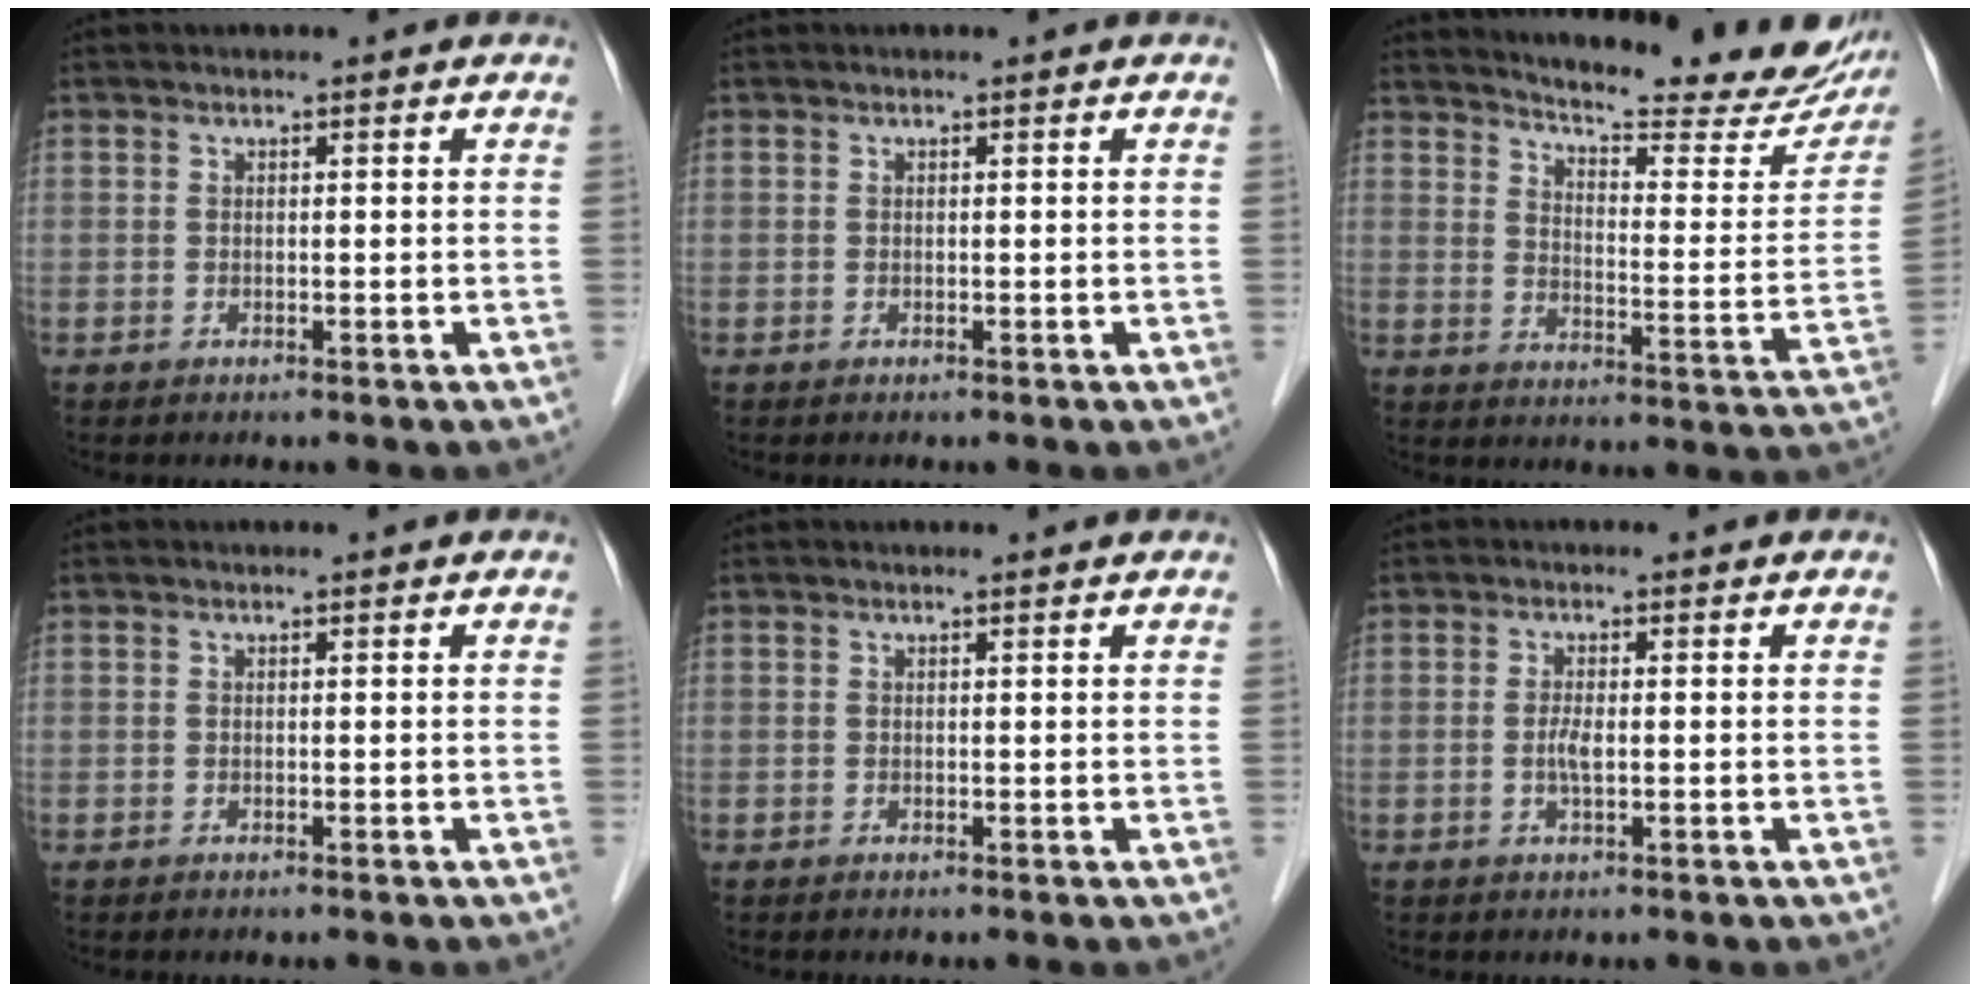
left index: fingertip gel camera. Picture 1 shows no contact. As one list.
[{"total": 0.0}, {"total": 21.3, "force": [19.3, 3.1, 8.4], "torque": [-0.112, -0.070, 0.234]}, {"total": 0.0}, {"total": 0.6, "force": [0.6, 0.0, 0.0], "torque": [-0.008, -0.001, 0.004]}, {"total": 2.1, "force": [-0.3, 0.5, 2.0], "torque": [-0.047, -0.001, -0.007]}]